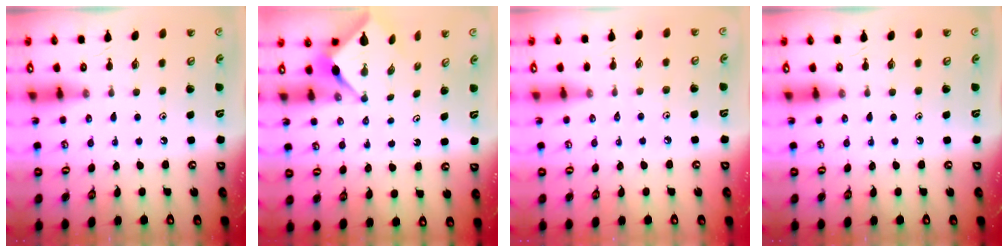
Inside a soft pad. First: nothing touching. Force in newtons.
{"total": 3.1, "press": 3.0, "slide": 0.3}
{"total": 2.8, "press": 2.7, "slide": 0.6}
{"total": 0.0}